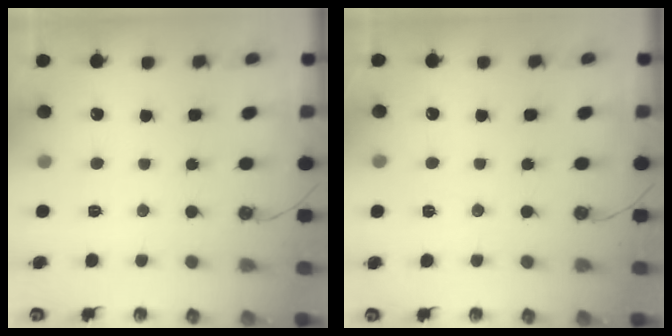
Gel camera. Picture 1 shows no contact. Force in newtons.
{"total": 2.6, "press": 1.7, "slide": 1.9}